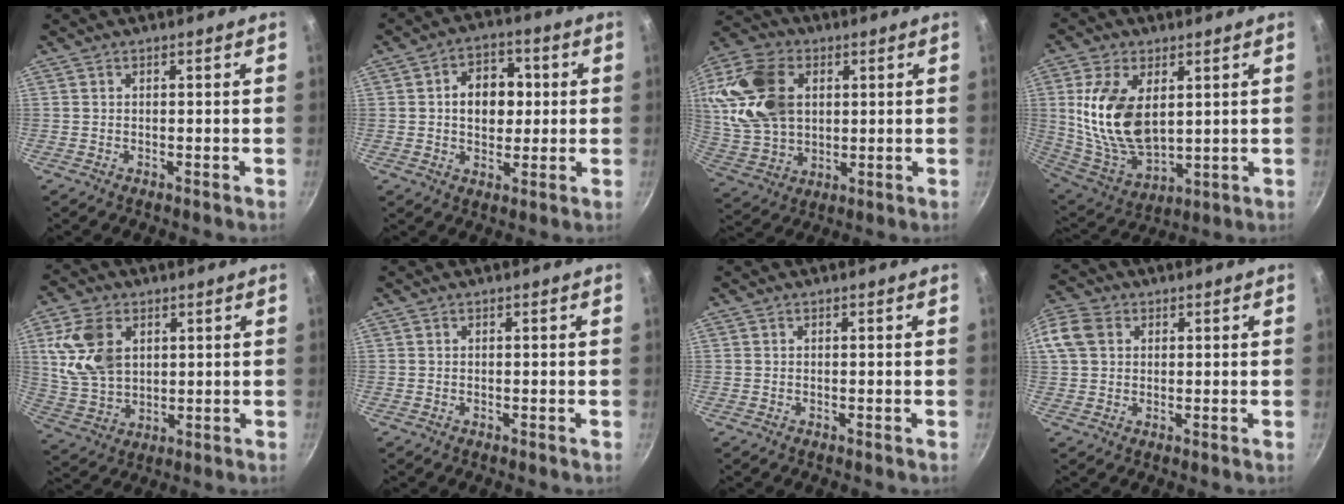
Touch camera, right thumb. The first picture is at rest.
{"total": 9.6, "force": [1.1, 7.1, 6.4], "torque": [-0.056, 0.011, 0.010]}
{"total": 18.1, "force": [4.0, 12.9, 12.1], "torque": [-0.219, -0.002, 0.082]}
{"total": 16.8, "force": [3.4, 9.8, 13.2], "torque": [-0.244, -0.030, 0.081]}
{"total": 12.4, "force": [3.6, 8.5, 8.2], "torque": [-0.144, -0.015, 0.080]}
{"total": 0.0}
{"total": 0.0}
{"total": 9.2, "force": [2.5, 7.2, 5.1], "torque": [-0.107, 0.013, 0.036]}